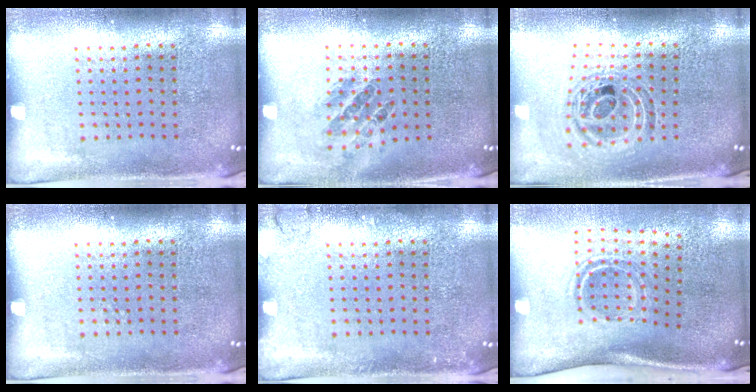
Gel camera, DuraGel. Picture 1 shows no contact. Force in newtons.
{"total": 1.0, "press": 0.8, "slide": 0.5}
{"total": 0.9, "press": 0.9, "slide": 0.3}
{"total": 0.0}
{"total": 1.2, "press": 1.2, "slide": 0.2}
{"total": 1.8, "press": 1.1, "slide": 1.4}